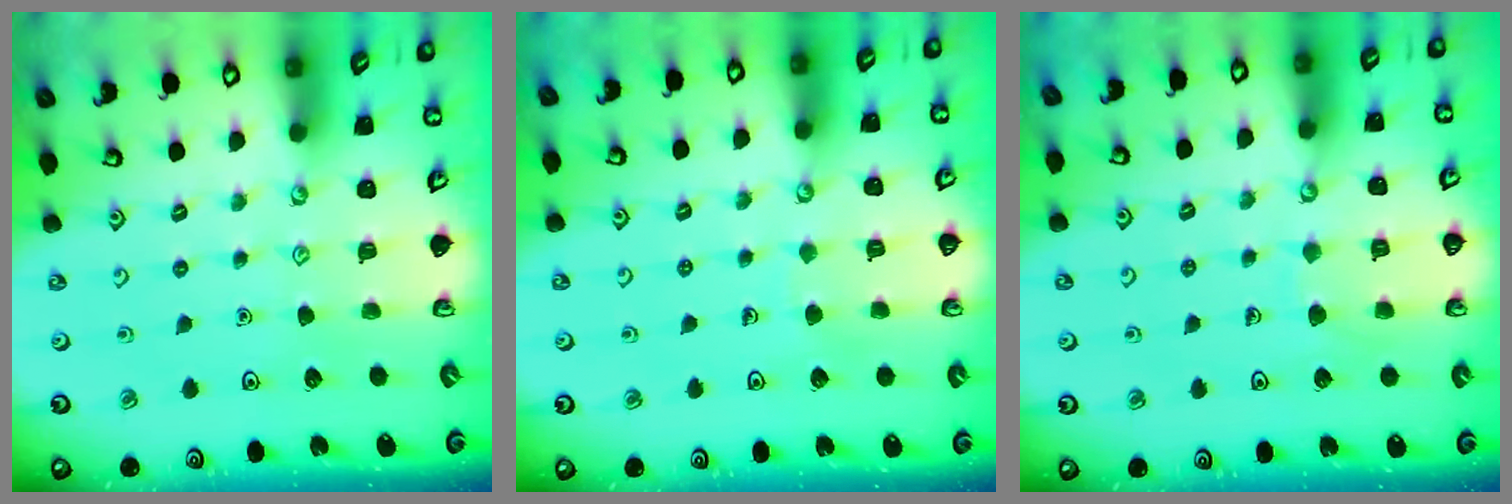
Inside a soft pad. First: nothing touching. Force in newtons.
{"total": 2.3, "press": 2.3, "slide": 0.1}
{"total": 5.8, "press": 5.8, "slide": 0.6}